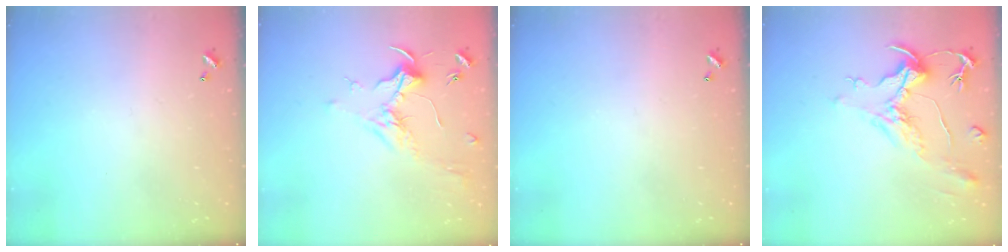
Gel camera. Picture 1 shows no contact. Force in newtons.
{"total": 1.9, "press": 1.7, "slide": 0.8}
{"total": 0.0}
{"total": 2.0, "press": 1.5, "slide": 1.3}